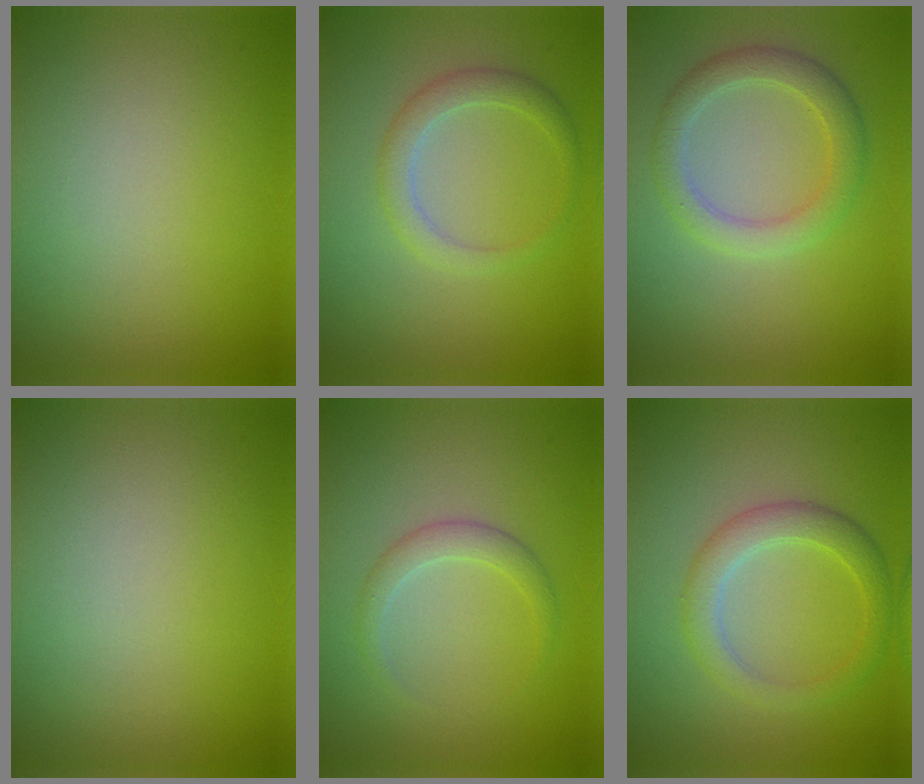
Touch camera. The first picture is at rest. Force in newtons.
{"total": 2.2, "press": 2.2, "slide": 0.2}
{"total": 3.1, "press": 3.1, "slide": 0.0}
{"total": 0.0}
{"total": 1.7, "press": 1.7, "slide": 0.1}
{"total": 3.0, "press": 3.0, "slide": 0.1}